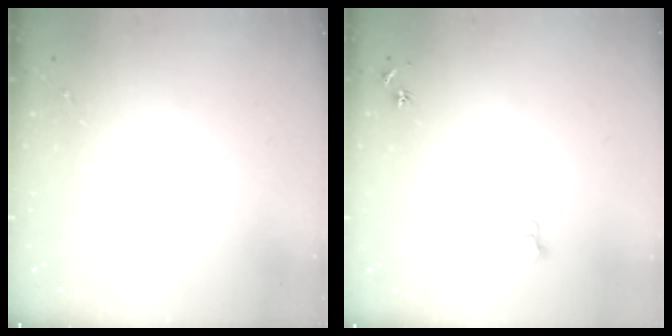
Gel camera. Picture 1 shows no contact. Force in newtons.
{"total": 5.4, "press": 5.3, "slide": 0.7}